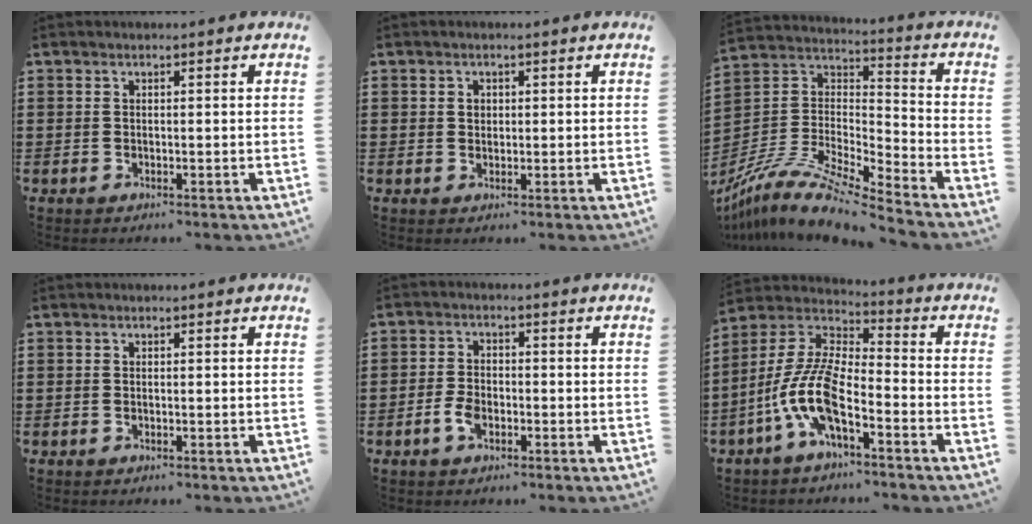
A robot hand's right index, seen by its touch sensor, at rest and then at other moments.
{"total": 1.2, "force": [0.4, 1.0, 0.6], "torque": [-0.014, 0.005, 0.007]}
{"total": 11.1, "force": [-9.4, 1.8, 5.6], "torque": [-0.124, 0.006, -0.193]}
{"total": 0.0}
{"total": 3.4, "force": [-1.4, 1.8, 2.5], "torque": [-0.061, -0.006, -0.028]}
{"total": 10.8, "force": [-5.6, 3.2, 8.6], "torque": [-0.225, -0.024, -0.119]}